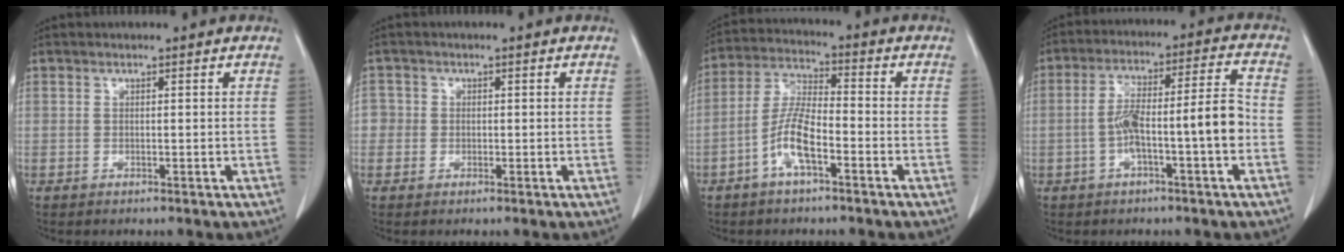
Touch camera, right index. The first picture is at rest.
{"total": 2.3, "force": [-0.2, 2.3, 0.1], "torque": [0.014, 0.008, -0.008]}
{"total": 7.6, "force": [-3.4, 2.0, 6.4], "torque": [-0.141, 0.008, -0.069]}
{"total": 10.3, "force": [-2.6, 0.7, 9.9], "torque": [-0.174, 0.029, -0.044]}